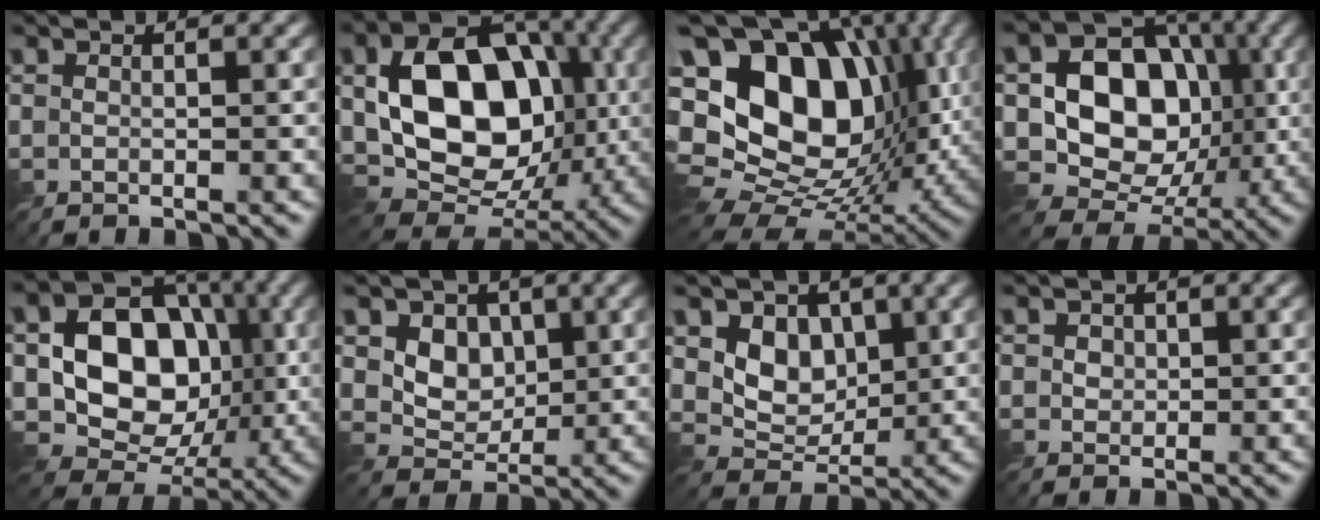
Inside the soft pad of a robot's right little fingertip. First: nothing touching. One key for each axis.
{"total": 12.9, "fx": 0.2, "fy": 9.3, "fz": 8.9, "tx": -0.146, "ty": -0.009, "tz": 0.002}
{"total": 17.5, "fx": 2.6, "fy": 12.6, "fz": 11.9, "tx": -0.224, "ty": 0.019, "tz": 0.048}
{"total": 12.7, "fx": 0.2, "fy": 10.1, "fz": 7.7, "tx": -0.126, "ty": 0.003, "tz": -0.011}
{"total": 11.5, "fx": -0.1, "fy": 8.8, "fz": 7.4, "tx": -0.113, "ty": -0.004, "tz": -0.018}
{"total": 4.1, "fx": 0.9, "fy": 3.3, "fz": 2.3, "tx": -0.050, "ty": -0.014, "tz": 0.013}
{"total": 4.7, "fx": 1.1, "fy": 3.7, "fz": 2.7, "tx": -0.053, "ty": -0.014, "tz": 0.010}
{"total": 1.2, "fx": 0.4, "fy": 1.1, "fz": 0.3, "tx": -0.010, "ty": -0.003, "tz": 0.010}